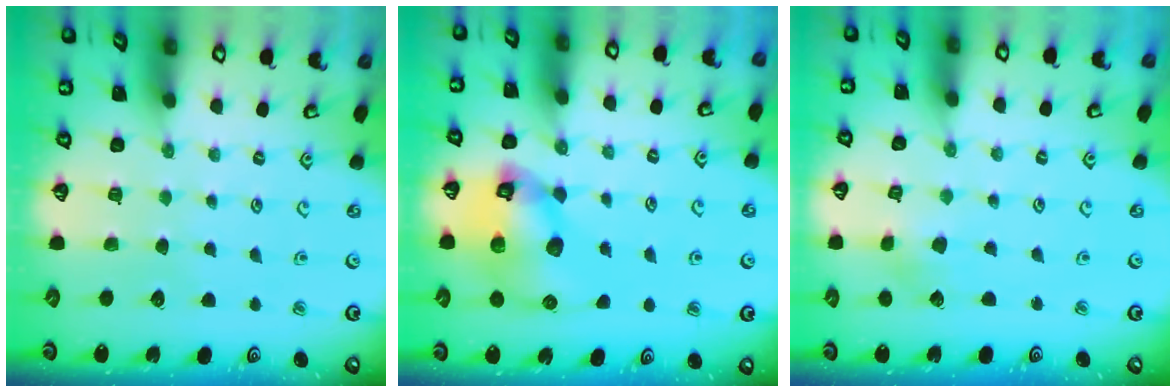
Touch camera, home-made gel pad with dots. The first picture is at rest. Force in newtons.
{"total": 13.8, "press": 13.6, "slide": 2.1}
{"total": 2.8, "press": 2.7, "slide": 0.6}